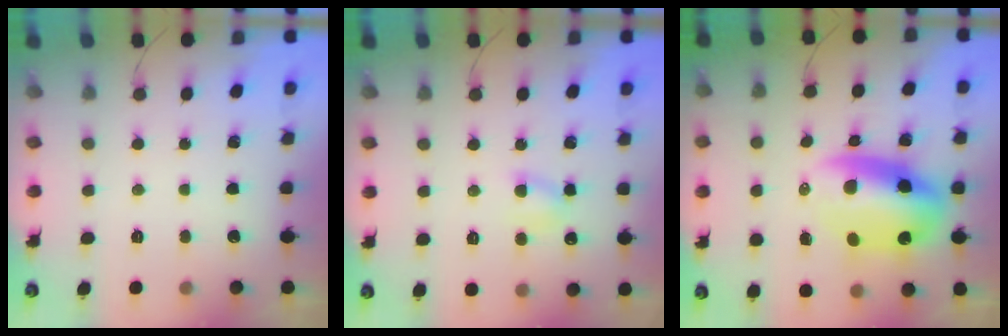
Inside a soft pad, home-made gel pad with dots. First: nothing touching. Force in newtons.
{"total": 5.1, "press": 5.0, "slide": 1.2}
{"total": 12.7, "press": 12.2, "slide": 3.4}